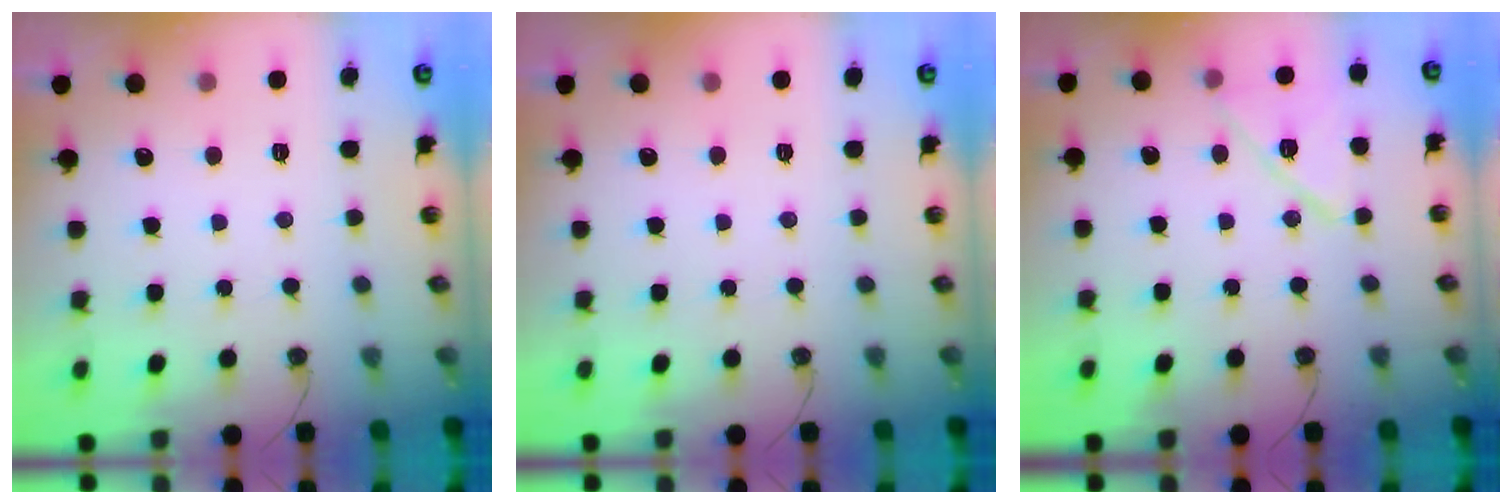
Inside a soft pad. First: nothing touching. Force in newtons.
{"total": 0.0}
{"total": 12.7, "press": 12.7, "slide": 0.7}